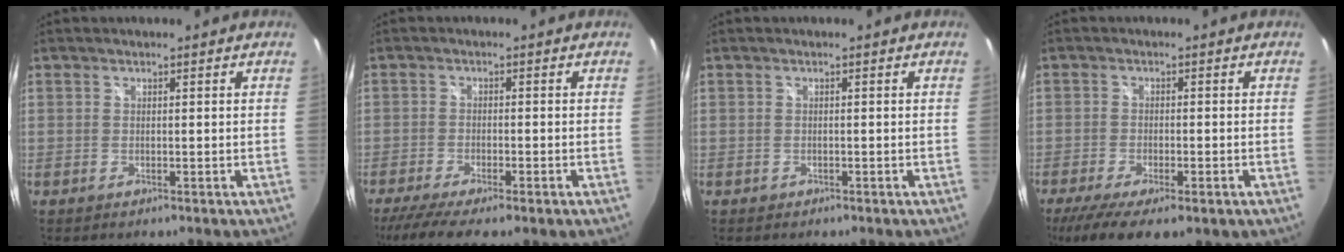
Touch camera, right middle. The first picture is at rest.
{"total": 9.6, "force": [-7.1, 1.8, 6.3], "torque": [-0.136, -0.041, -0.119]}
{"total": 0.7, "force": [-0.4, 0.6, 0.1], "torque": [-0.004, -0.002, -0.006]}
{"total": 12.1, "force": [-7.7, 4.2, 8.4], "torque": [-0.174, -0.047, -0.120]}